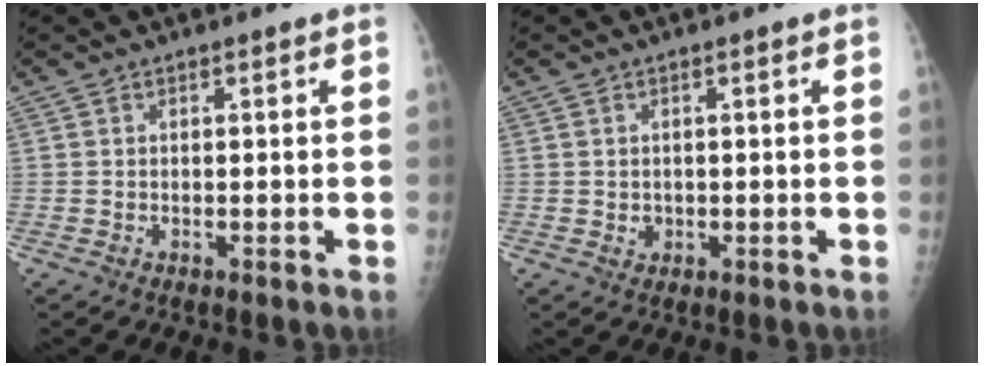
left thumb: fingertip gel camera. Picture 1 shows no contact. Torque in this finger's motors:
{"motor_torque": [-0.16, 0.03, 0.04, -0.01, 0.00]}